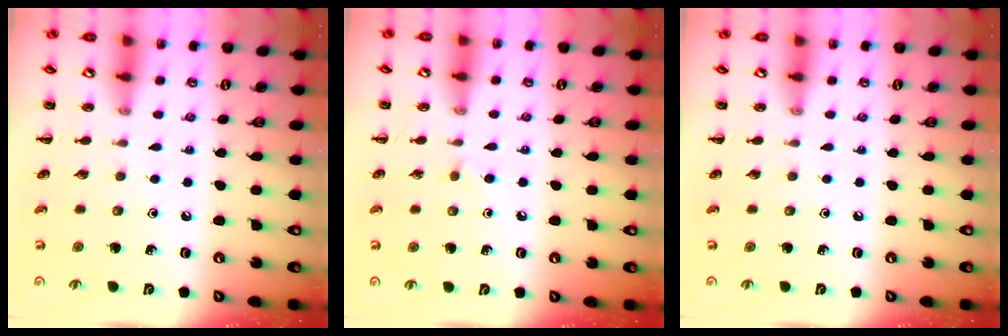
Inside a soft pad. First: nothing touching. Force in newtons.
{"total": 1.7, "press": 1.5, "slide": 0.9}
{"total": 0.0}